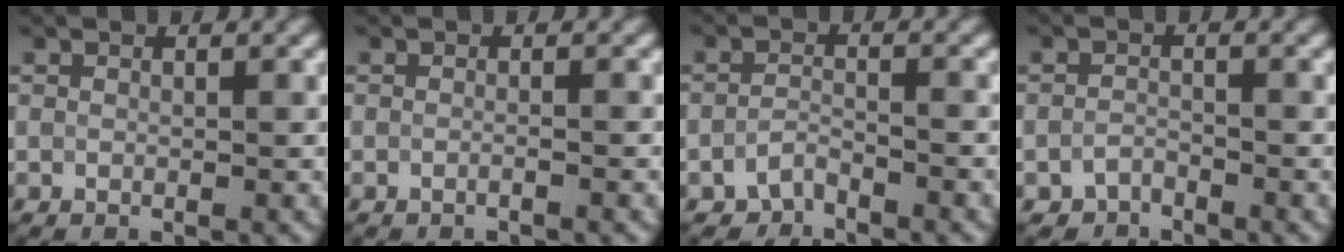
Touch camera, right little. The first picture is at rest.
{"total": 0.7, "force": [-0.7, 0.2, 0.3], "torque": [0.006, -0.009, -0.020]}
{"total": 2.1, "force": [-2.1, -0.1, -0.6], "torque": [0.001, 0.005, -0.037]}
{"total": 2.0, "force": [-1.8, 0.0, -0.8], "torque": [0.008, 0.004, -0.030]}